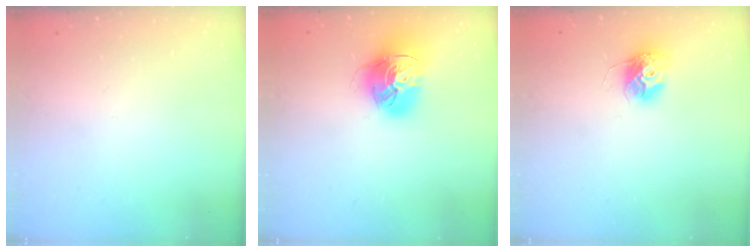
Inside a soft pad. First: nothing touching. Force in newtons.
{"total": 16.3, "press": 16.2, "slide": 1.6}
{"total": 10.9, "press": 10.9, "slide": 0.7}